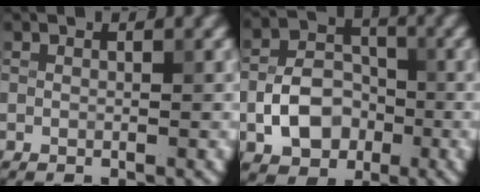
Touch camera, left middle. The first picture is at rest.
{"total": 5.4, "force": [-1.7, 4.0, 3.2], "torque": [-0.050, 0.001, -0.029]}